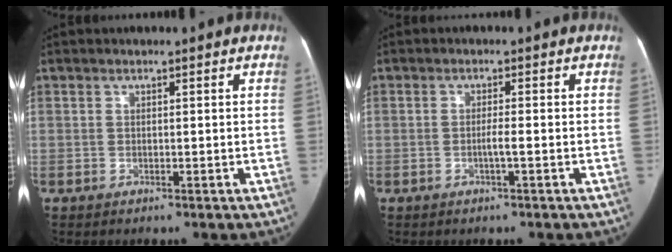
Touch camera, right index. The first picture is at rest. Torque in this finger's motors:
{"motor_torque": [0.31, -0.13, 0.09, 0.04]}